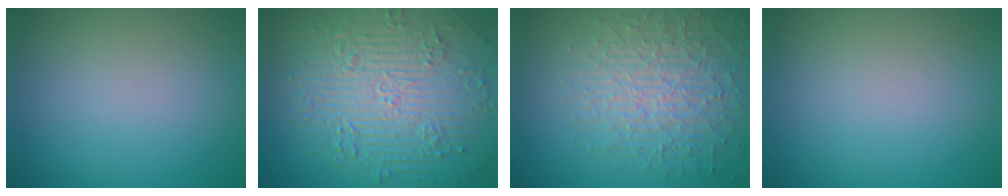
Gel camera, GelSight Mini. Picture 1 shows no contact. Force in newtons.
{"total": 11.0, "press": 7.4, "slide": 8.2}
{"total": 7.0, "press": 5.3, "slide": 4.5}
{"total": 0.0}